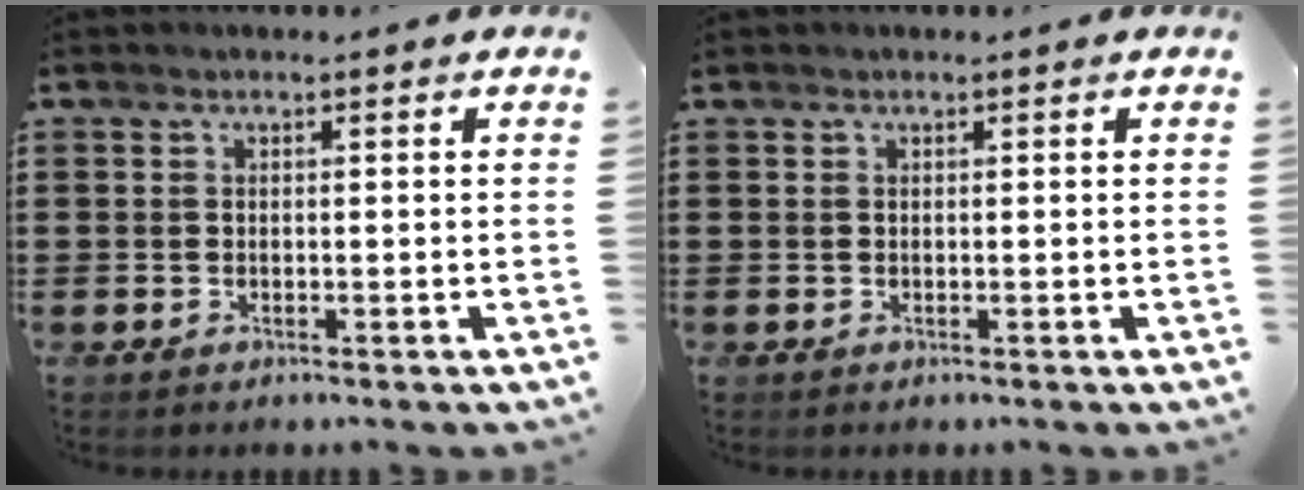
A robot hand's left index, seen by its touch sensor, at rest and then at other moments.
{"total": 0.0}